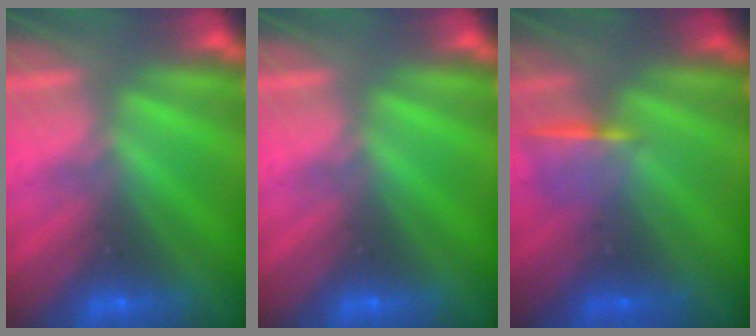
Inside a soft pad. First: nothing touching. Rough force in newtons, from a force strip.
{"total": 0.0}
{"total": 1.1}